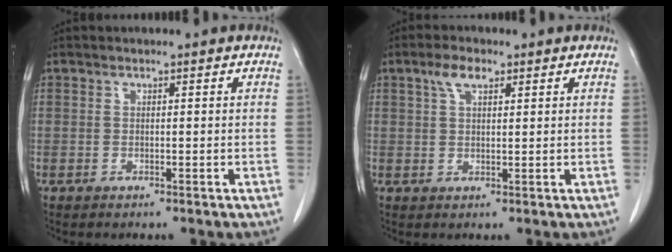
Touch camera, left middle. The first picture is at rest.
{"total": 3.4, "force": [1.9, 1.4, 2.4], "torque": [-0.053, 0.011, 0.039]}